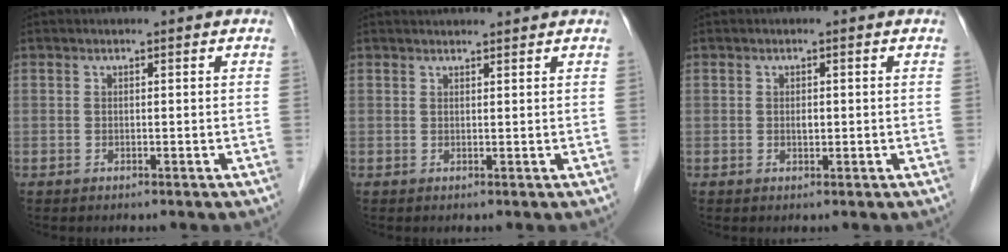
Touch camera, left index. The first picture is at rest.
{"total": 4.4, "force": [4.3, 0.2, 0.9], "torque": [-0.006, 0.026, 0.055]}
{"total": 0.9, "force": [-0.1, 0.6, 0.7], "torque": [-0.006, -0.003, -0.003]}